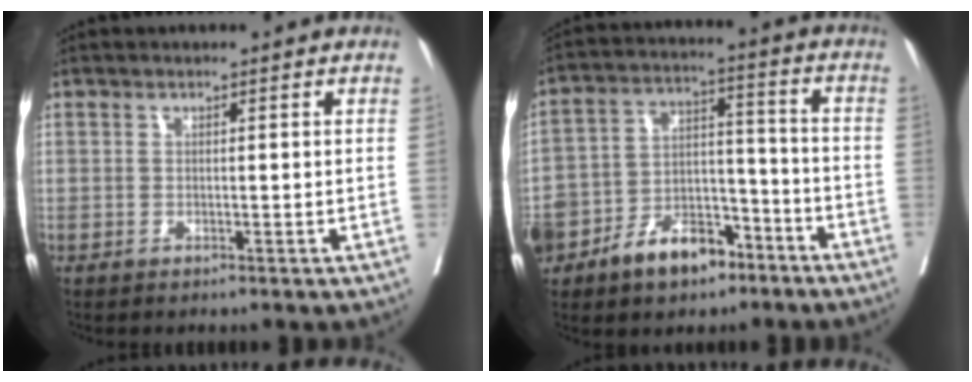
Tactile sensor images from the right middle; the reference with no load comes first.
{"total": 16.2, "force": [-9.5, 9.7, 8.8], "torque": [-0.186, 0.024, -0.159]}